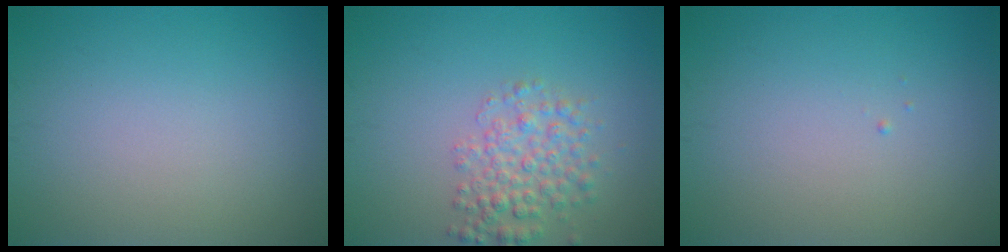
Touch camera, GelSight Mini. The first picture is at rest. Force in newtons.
{"total": 3.5, "press": 3.5, "slide": 0.1}
{"total": 0.0}